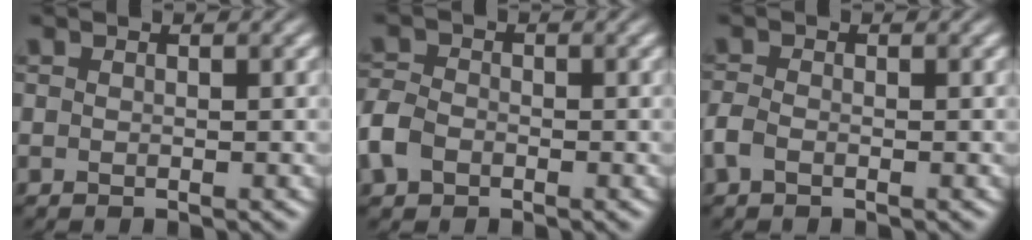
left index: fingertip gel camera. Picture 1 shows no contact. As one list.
[{"total": 2.9, "force": [-1.3, 2.1, 1.5], "torque": [-0.037, 0.005, -0.039]}, {"total": 1.3, "force": [-0.6, 0.7, 0.9], "torque": [-0.022, 0.003, -0.022]}]